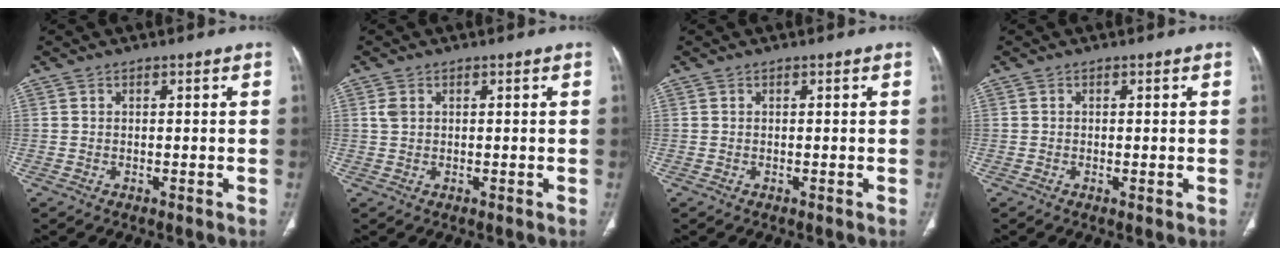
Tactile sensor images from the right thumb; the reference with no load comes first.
{"total": 1.7, "force": [0.6, 1.1, 1.1], "torque": [-0.028, 0.006, 0.019]}
{"total": 0.0}
{"total": 0.8, "force": [-0.2, 0.3, 0.8], "torque": [-0.017, -0.004, -0.003]}